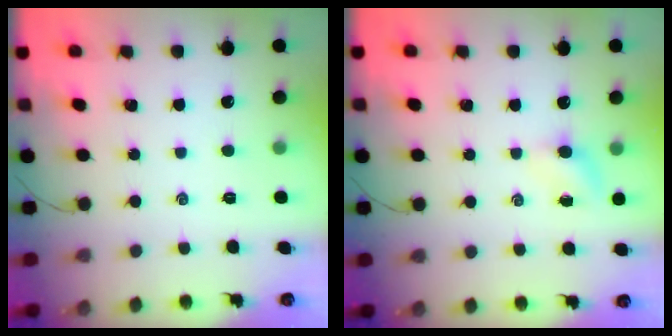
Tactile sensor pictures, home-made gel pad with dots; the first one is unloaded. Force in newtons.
{"total": 4.1, "press": 3.9, "slide": 1.2}